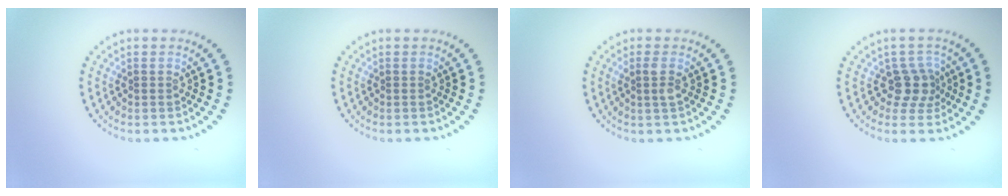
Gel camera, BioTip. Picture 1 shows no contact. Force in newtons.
{"total": 0.0}
{"total": 1.2, "press": 1.1, "slide": 0.4}
{"total": 2.7, "press": 2.1, "slide": 1.7}